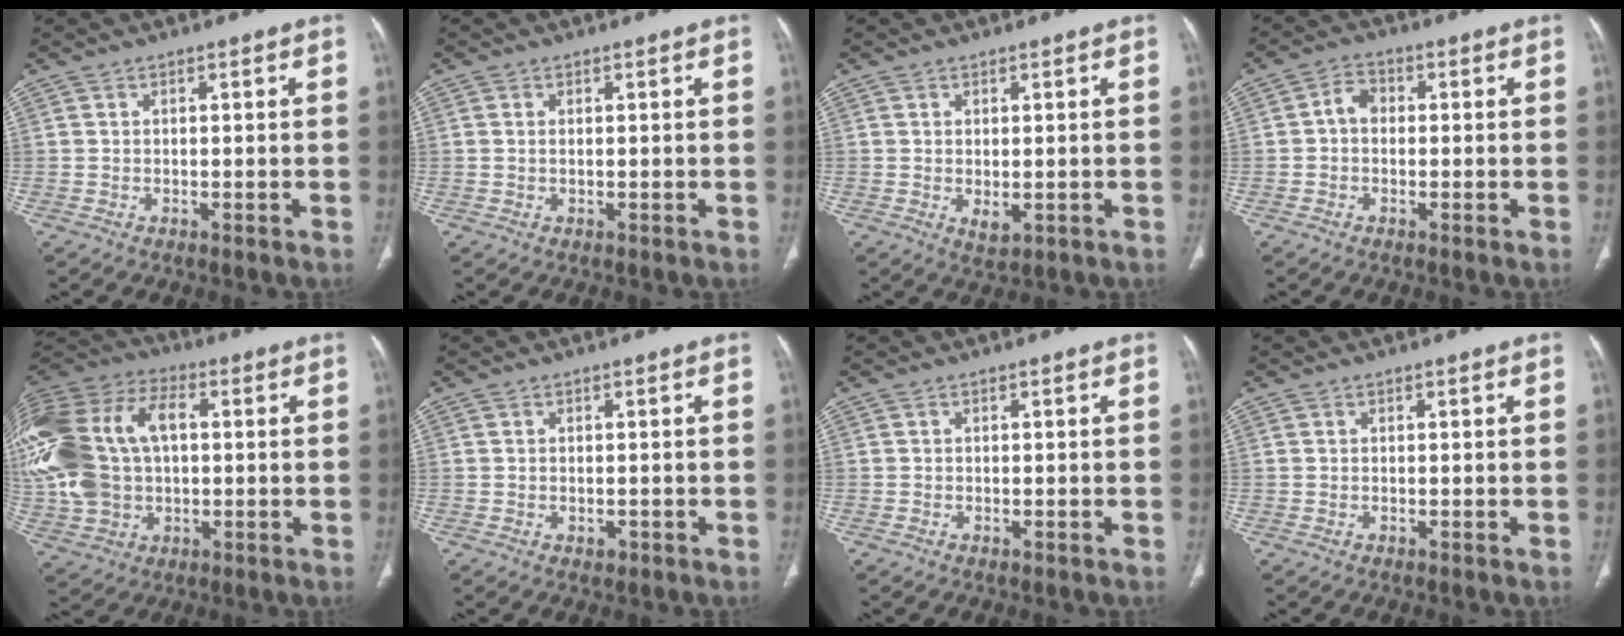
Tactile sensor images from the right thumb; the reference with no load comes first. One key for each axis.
{"total": 0.5, "fx": 0.1, "fy": 0.2, "fz": 0.5, "tx": -0.018, "ty": 0.002, "tz": 0.005}
{"total": 2.5, "fx": -0.4, "fy": 1.4, "fz": 2.1, "tx": -0.031, "ty": -0.007, "tz": 0.004}
{"total": 3.4, "fx": -0.2, "fy": 2.6, "fz": 2.2, "tx": -0.029, "ty": 0.013, "tz": -0.012}
{"total": 26.3, "fx": 3.0, "fy": 17.3, "fz": 19.5, "tx": -0.455, "ty": 0.034, "tz": 0.064}
{"total": 1.2, "fx": -0.4, "fy": 0.9, "fz": 0.7, "tx": -0.007, "ty": 0.000, "tz": -0.001}
{"total": 0.0}
{"total": 0.0}